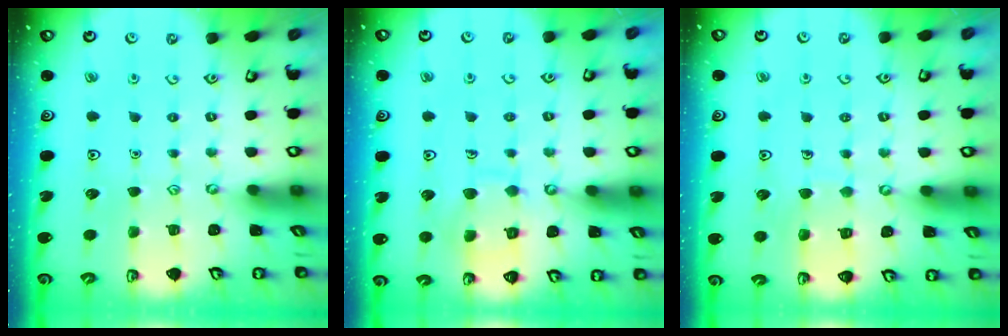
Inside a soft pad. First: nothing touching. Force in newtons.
{"total": 9.4, "press": 9.4, "slide": 0.9}
{"total": 5.7, "press": 5.7, "slide": 0.5}